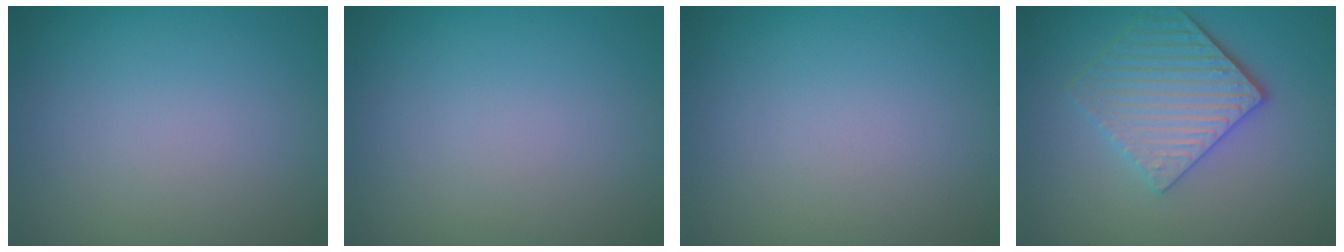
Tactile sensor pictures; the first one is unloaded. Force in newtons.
{"total": 0.0}
{"total": 0.0}
{"total": 4.5, "press": 3.7, "slide": 2.5}